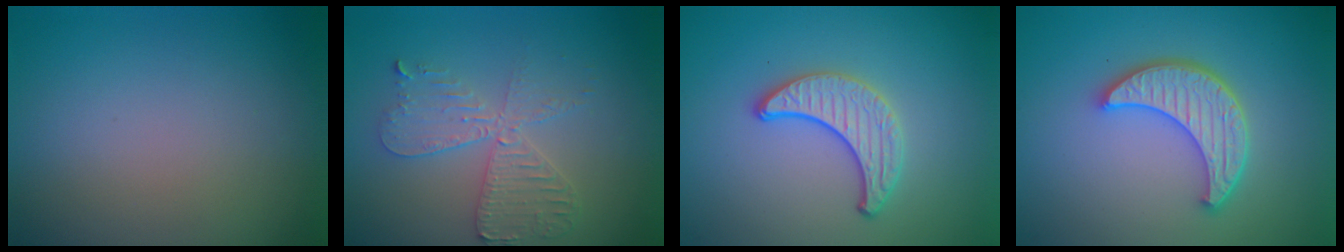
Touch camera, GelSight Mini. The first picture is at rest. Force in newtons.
{"total": 4.0, "press": 3.5, "slide": 2.0}
{"total": 3.2, "press": 3.0, "slide": 1.1}
{"total": 4.9, "press": 3.9, "slide": 2.9}